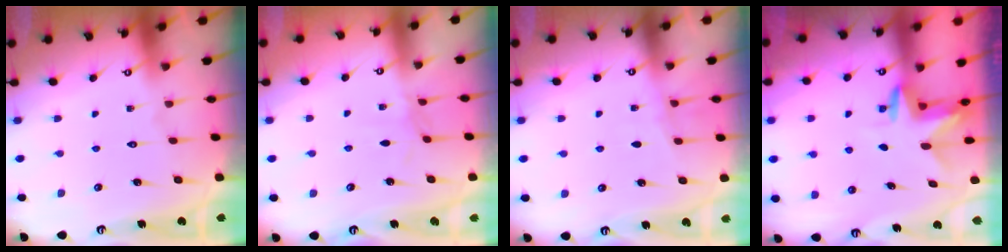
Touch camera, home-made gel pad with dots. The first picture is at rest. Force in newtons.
{"total": 1.5, "press": 1.5, "slide": 0.4}
{"total": 3.6, "press": 3.5, "slide": 0.4}
{"total": 3.4, "press": 3.3, "slide": 0.3}